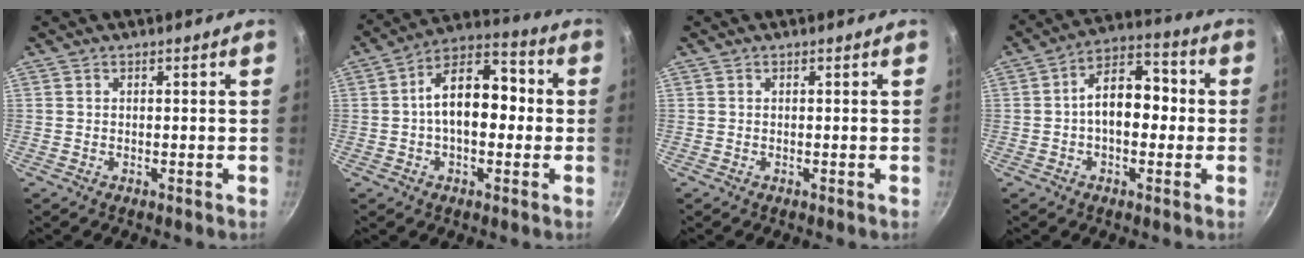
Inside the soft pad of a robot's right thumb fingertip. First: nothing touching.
{"total": 13.9, "force": [0.3, 8.0, 11.3], "torque": [-0.163, 0.040, -0.010]}
{"total": 0.0}
{"total": 11.4, "force": [-0.2, 6.9, 9.1], "torque": [-0.124, 0.037, -0.015]}